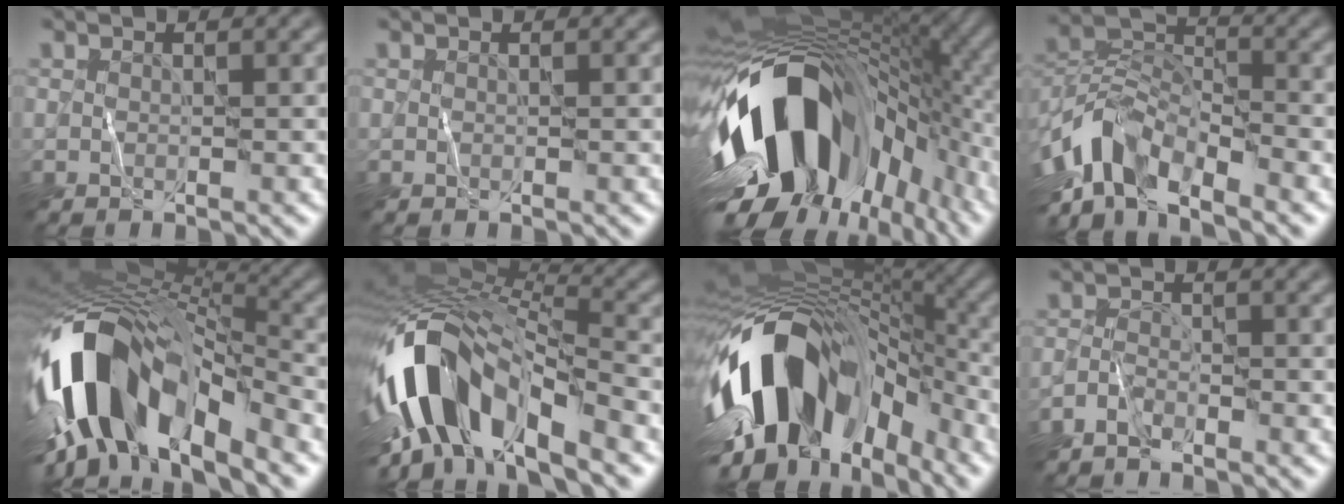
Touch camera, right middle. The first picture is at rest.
{"total": 0.0}
{"total": 17.5, "force": [-4.7, 10.7, 13.0], "torque": [-0.216, -0.022, -0.081]}
{"total": 8.5, "force": [-5.4, 3.7, 5.3], "torque": [-0.087, 0.001, -0.113]}
{"total": 14.8, "force": [-5.8, 7.2, 11.5], "torque": [-0.219, 0.016, -0.107]}
{"total": 13.1, "force": [-5.3, 5.9, 10.4], "torque": [-0.189, 0.007, -0.104]}
{"total": 14.7, "force": [-3.9, 8.9, 11.0], "torque": [-0.186, 0.005, -0.069]}
{"total": 1.9, "force": [-1.8, 0.4, 0.5], "torque": [-0.014, 0.003, -0.044]}